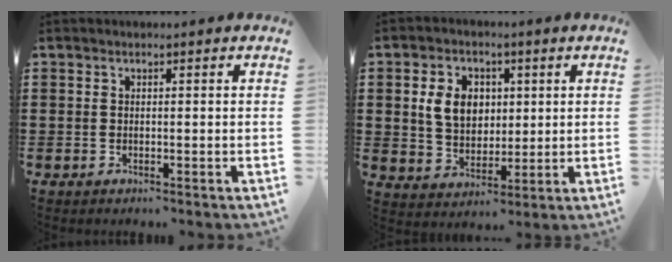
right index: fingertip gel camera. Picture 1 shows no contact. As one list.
[{"total": 7.2, "force": [1.5, 5.6, 4.3], "torque": [-0.102, 0.013, 0.022]}]